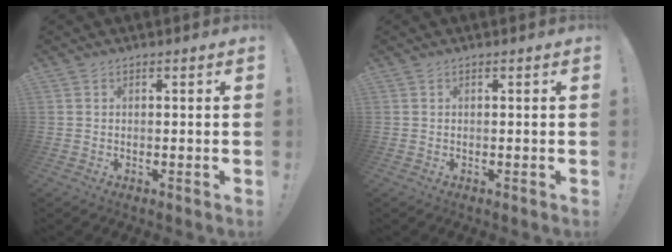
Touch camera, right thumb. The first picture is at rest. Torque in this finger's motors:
{"motor_torque": [-0.10, 0.10, 0.00, 0.00, 0.00]}